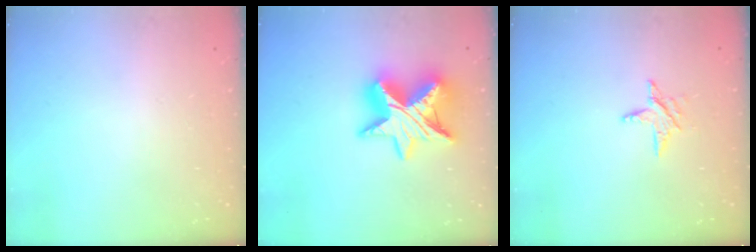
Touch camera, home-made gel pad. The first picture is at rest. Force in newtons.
{"total": 16.4, "press": 16.3, "slide": 1.3}
{"total": 5.5, "press": 5.5, "slide": 0.6}